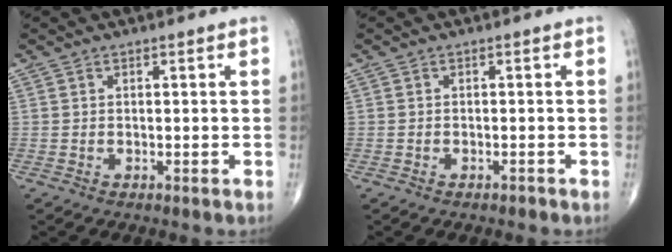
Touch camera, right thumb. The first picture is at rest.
{"total": 0.6, "force": [-0.5, 0.2, 0.1], "torque": [-0.005, 0.002, -0.010]}